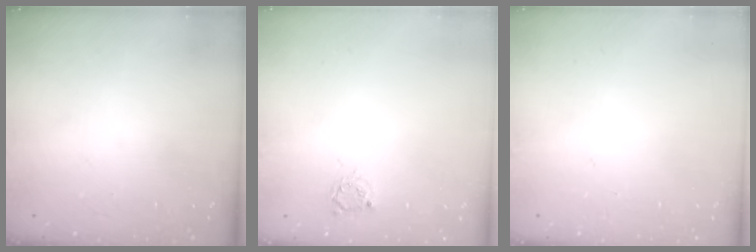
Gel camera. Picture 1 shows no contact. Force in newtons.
{"total": 2.5, "press": 2.5, "slide": 0.3}
{"total": 0.0}